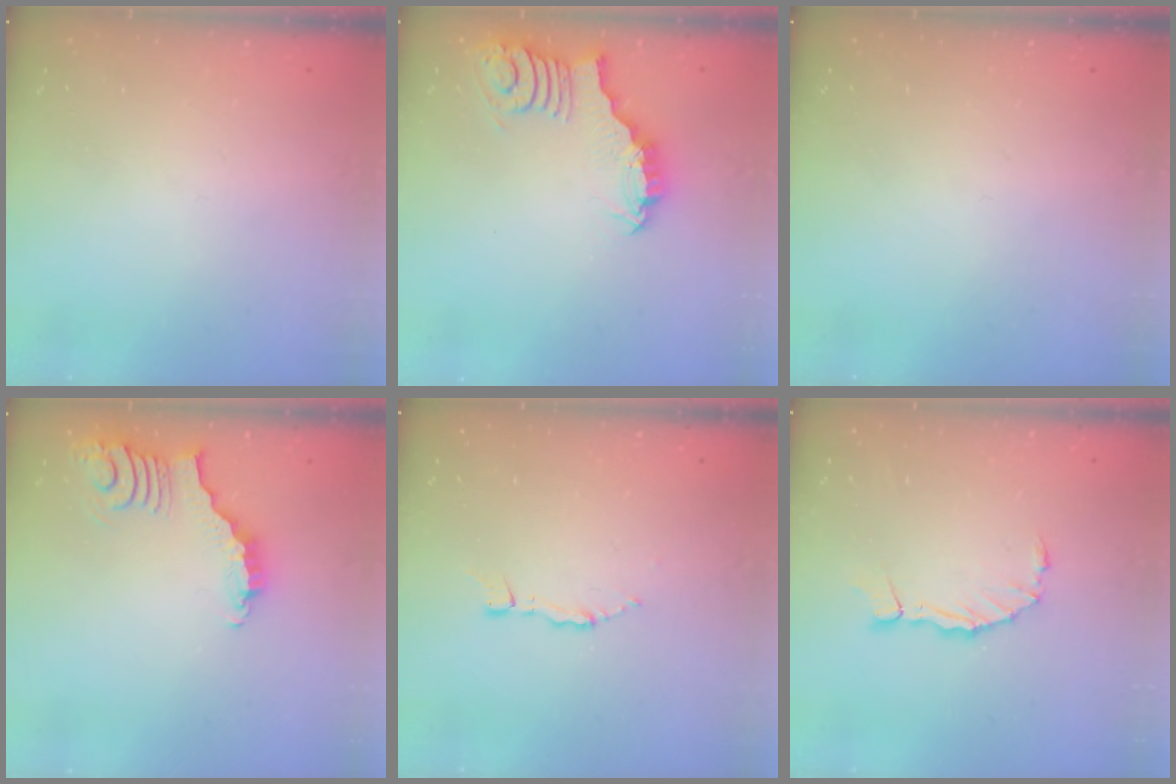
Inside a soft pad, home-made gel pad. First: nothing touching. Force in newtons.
{"total": 3.0, "press": 3.0, "slide": 0.0}
{"total": 0.0}
{"total": 3.9, "press": 3.9, "slide": 0.6}
{"total": 2.2, "press": 2.2, "slide": 0.3}
{"total": 2.8, "press": 2.8, "slide": 0.2}